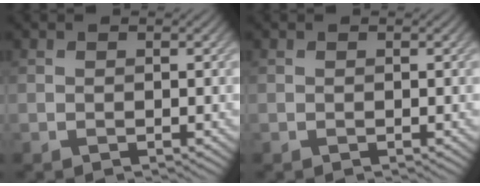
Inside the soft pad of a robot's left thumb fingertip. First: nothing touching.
{"total": 0.0}